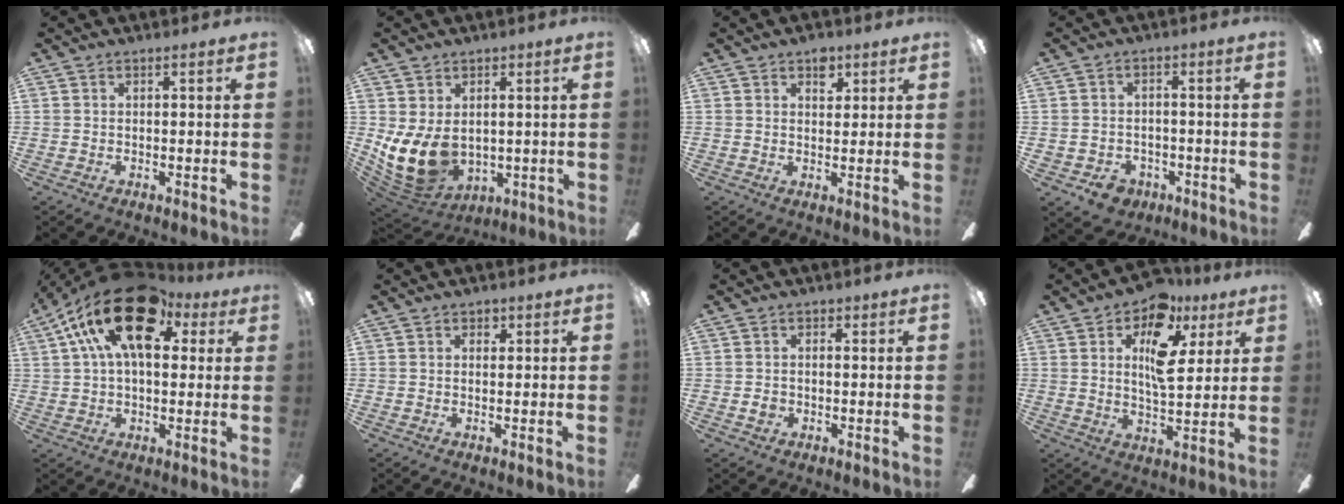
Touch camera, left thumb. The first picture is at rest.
{"total": 14.4, "force": [0.5, 10.4, 10.0], "torque": [-0.218, -0.016, 0.017]}
{"total": 4.8, "force": [2.8, 3.0, 2.6], "torque": [-0.016, -0.010, 0.044]}
{"total": 6.3, "force": [-3.3, 5.0, 1.7], "torque": [-0.031, 0.030, -0.059]}
{"total": 20.9, "force": [9.5, 10.6, 15.3], "torque": [-0.276, -0.031, 0.158]}
{"total": 1.6, "force": [0.9, 1.1, 0.6], "torque": [0.003, -0.002, 0.013]}
{"total": 2.4, "force": [-0.2, 2.2, 1.0], "torque": [-0.010, 0.002, -0.005]}
{"total": 13.9, "force": [6.3, 7.0, 10.2], "torque": [-0.151, -0.012, 0.106]}